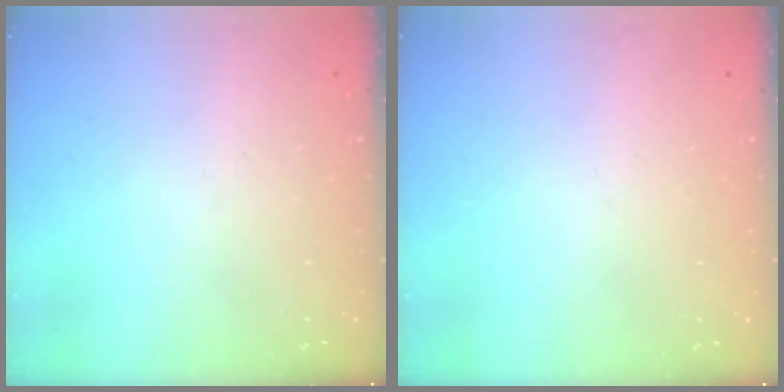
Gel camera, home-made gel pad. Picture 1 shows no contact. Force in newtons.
{"total": 0.0}